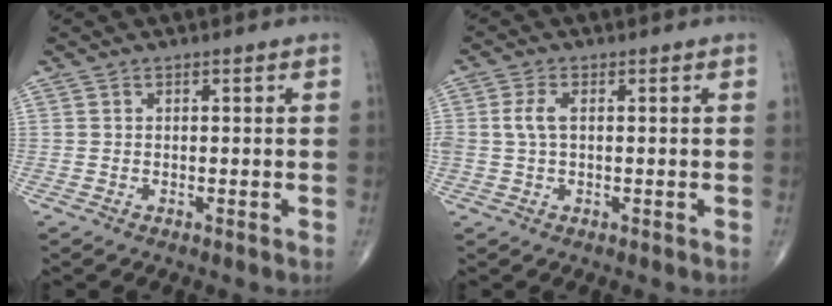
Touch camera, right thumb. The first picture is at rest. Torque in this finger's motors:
{"motor_torque": [0.10, 0.03, 0.41, 0.31, 0.24]}